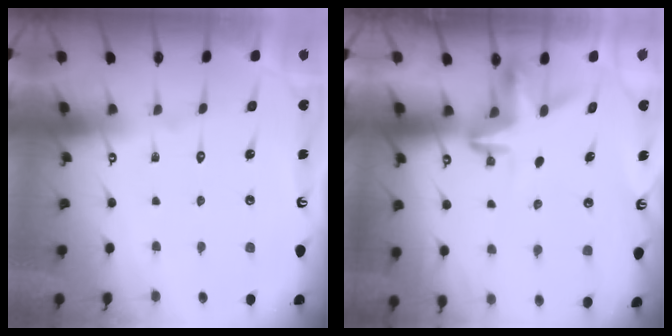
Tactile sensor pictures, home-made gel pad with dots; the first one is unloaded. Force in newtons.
{"total": 3.5, "press": 3.5, "slide": 0.2}